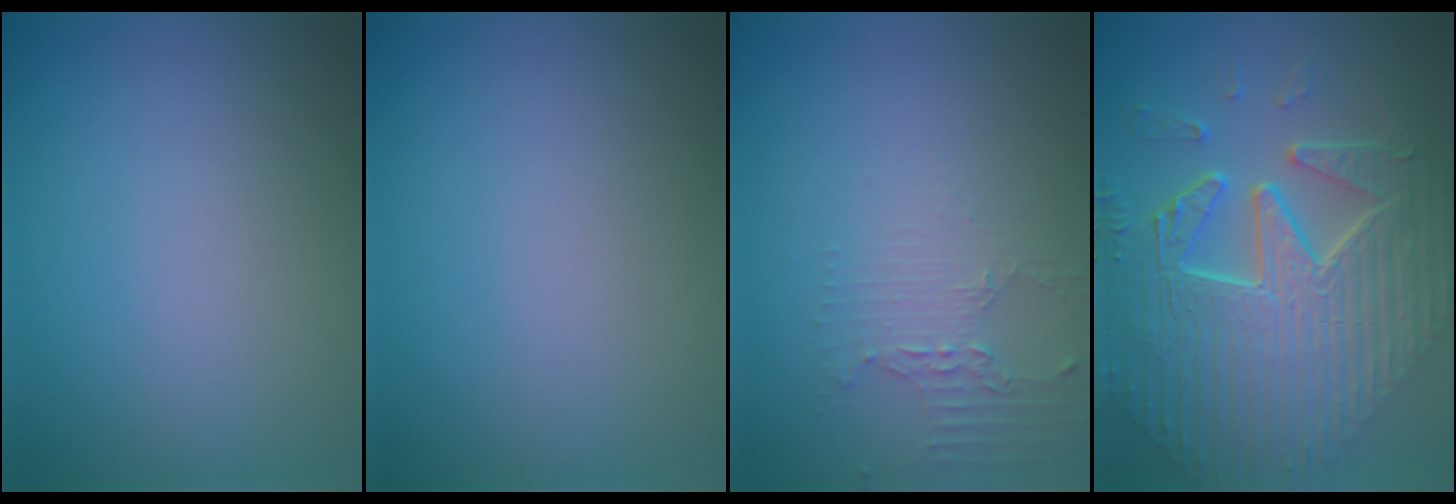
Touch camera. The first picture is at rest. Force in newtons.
{"total": 0.0}
{"total": 2.2, "press": 1.6, "slide": 1.5}
{"total": 10.6, "press": 7.3, "slide": 7.6}